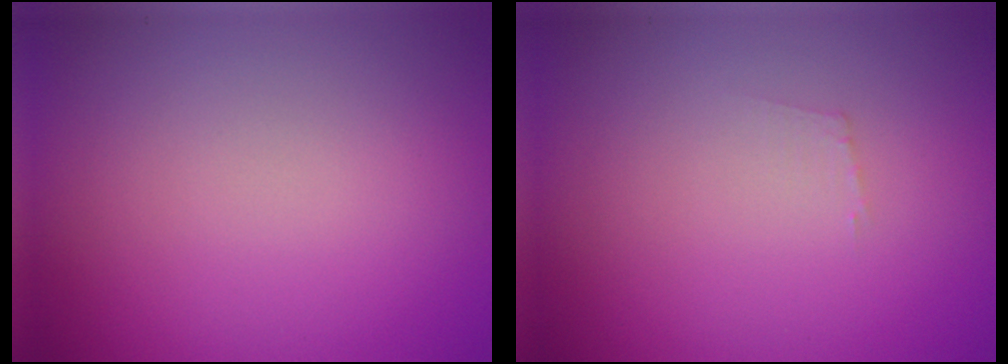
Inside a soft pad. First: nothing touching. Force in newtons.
{"total": 0.7, "press": 0.7, "slide": 0.1}